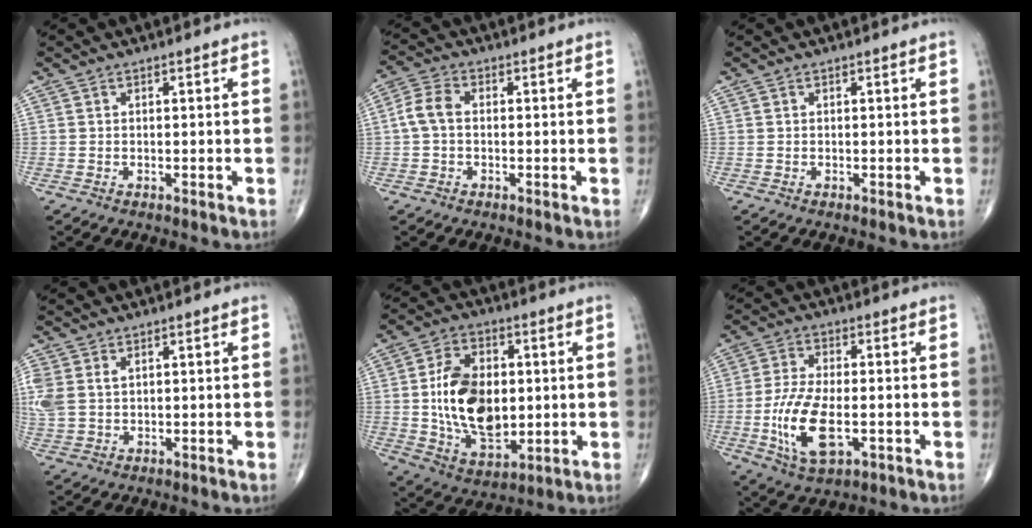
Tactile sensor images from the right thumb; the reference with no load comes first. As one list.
[{"total": 4.7, "force": [-0.1, 3.1, 3.6], "torque": [-0.073, 0.015, -0.010]}, {"total": 0.0}, {"total": 7.9, "force": [1.1, 6.2, 4.8], "torque": [-0.139, 0.006, 0.030]}, {"total": 16.8, "force": [0.4, 10.6, 13.1], "torque": [-0.202, -0.005, 0.017]}, {"total": 12.1, "force": [-2.8, 5.6, 10.3], "torque": [-0.206, 0.001, -0.047]}]